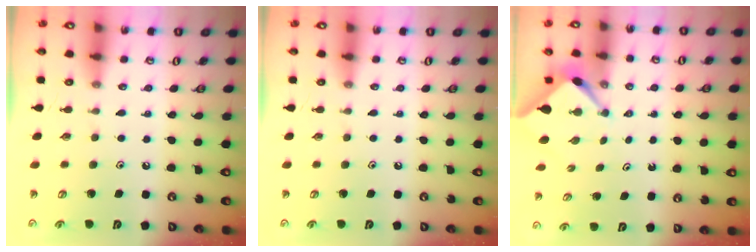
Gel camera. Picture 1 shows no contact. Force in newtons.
{"total": 0.0}
{"total": 2.6, "press": 2.6, "slide": 0.4}